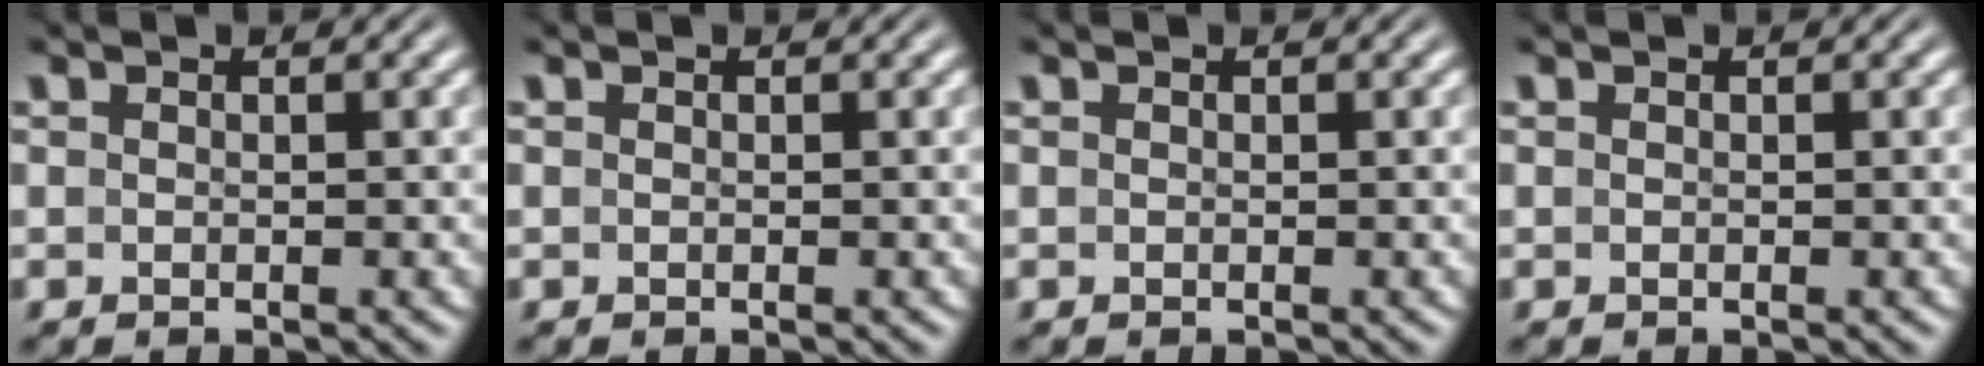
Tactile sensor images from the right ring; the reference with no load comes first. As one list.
[{"total": 0.0}, {"total": 0.0}, {"total": 0.0}]